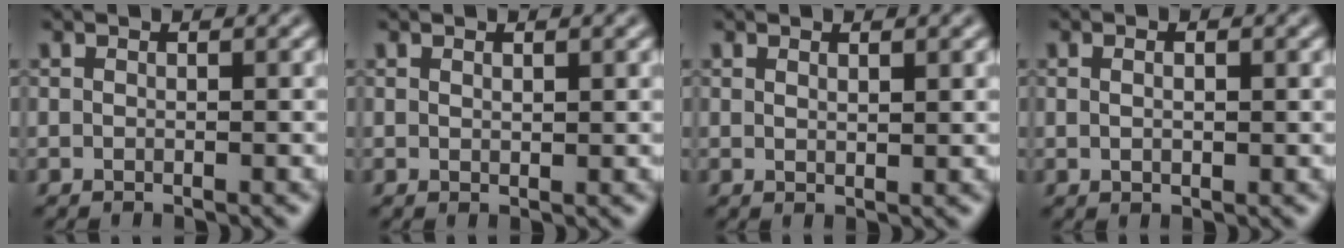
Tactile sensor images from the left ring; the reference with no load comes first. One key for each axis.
{"total": 0.5, "fx": 0.4, "fy": 0.2, "fz": 0.3, "tx": -0.005, "ty": -0.003, "tz": 0.008}
{"total": 0.9, "fx": 0.7, "fy": 0.1, "fz": 0.6, "tx": -0.009, "ty": -0.001, "tz": 0.012}
{"total": 1.9, "fx": 0.7, "fy": 1.1, "fz": 1.5, "tx": -0.017, "ty": 0.006, "tz": -0.002}